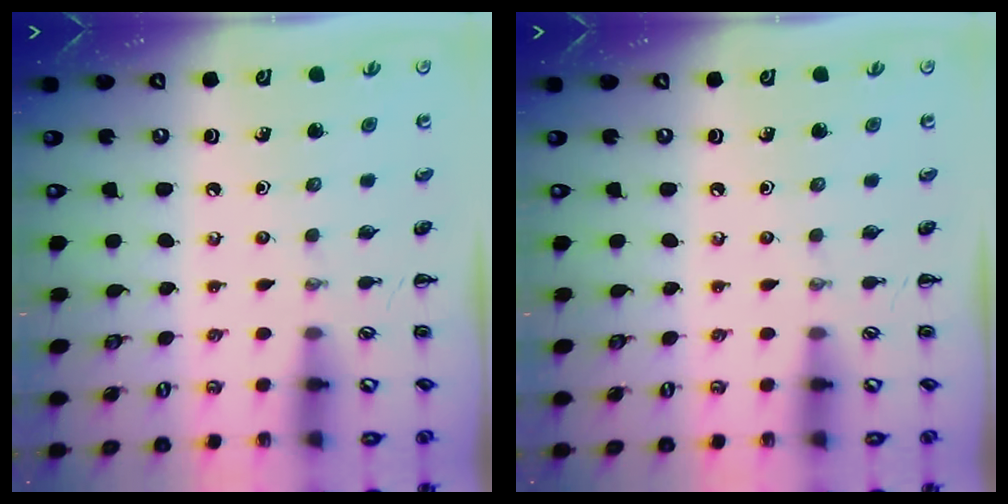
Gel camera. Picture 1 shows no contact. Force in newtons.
{"total": 0.0}